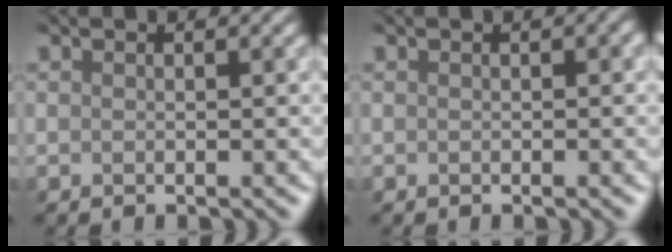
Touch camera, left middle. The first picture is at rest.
{"total": 0.8, "force": [-0.2, 0.5, 0.7], "torque": [-0.003, 0.003, -0.003]}